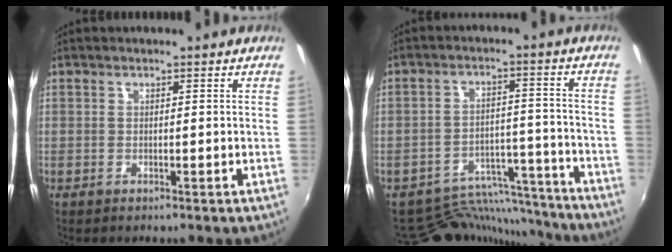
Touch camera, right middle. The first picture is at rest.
{"total": 14.0, "force": [-13.5, 3.5, 1.5], "torque": [-0.026, 0.037, -0.188]}